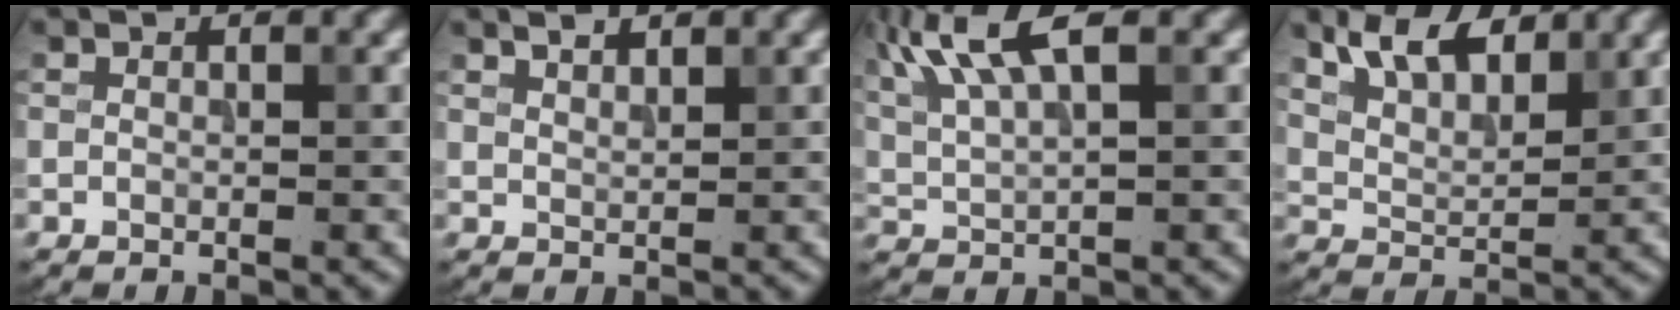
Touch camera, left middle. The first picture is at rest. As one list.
[{"total": 1.5, "force": [1.3, 0.3, 0.6], "torque": [-0.009, 0.001, 0.023]}, {"total": 6.9, "force": [3.4, 2.1, 5.6], "torque": [-0.120, 0.015, 0.068]}, {"total": 5.7, "force": [4.2, 2.2, 3.1], "torque": [-0.058, 0.017, 0.060]}]